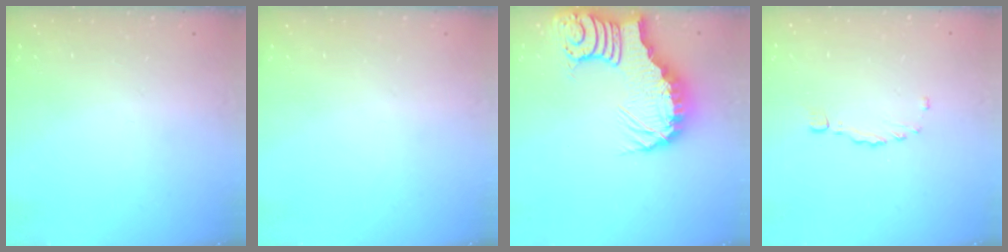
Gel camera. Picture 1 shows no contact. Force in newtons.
{"total": 0.0}
{"total": 9.0, "press": 8.9, "slide": 0.9}
{"total": 1.4, "press": 1.3, "slide": 0.3}